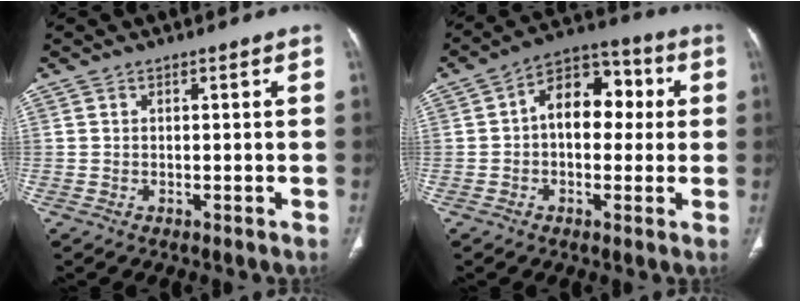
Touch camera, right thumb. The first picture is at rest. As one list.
[{"total": 11.8, "force": [1.2, 7.8, 8.8], "torque": [-0.096, 0.033, 0.006]}]